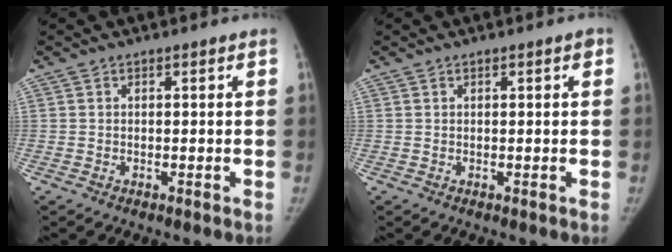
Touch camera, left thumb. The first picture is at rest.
{"total": 0.7, "force": [0.2, 0.2, 0.6], "torque": [-0.007, 0.006, 0.003]}